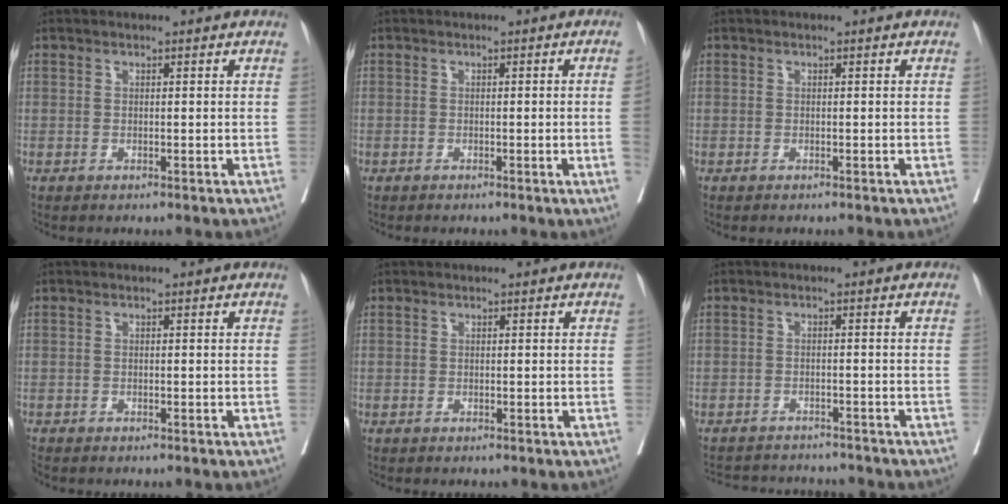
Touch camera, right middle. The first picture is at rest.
{"total": 1.8, "force": [-0.4, -0.6, 1.6], "torque": [-0.018, -0.001, -0.007]}
{"total": 1.1, "force": [-1.0, 0.1, 0.4], "torque": [-0.004, -0.001, -0.016]}
{"total": 1.1, "force": [-1.0, 0.3, 0.1], "torque": [-0.008, -0.004, -0.021]}
{"total": 0.0}
{"total": 10.3, "force": [-9.9, 2.1, 2.2], "torque": [-0.042, 0.008, -0.128]}